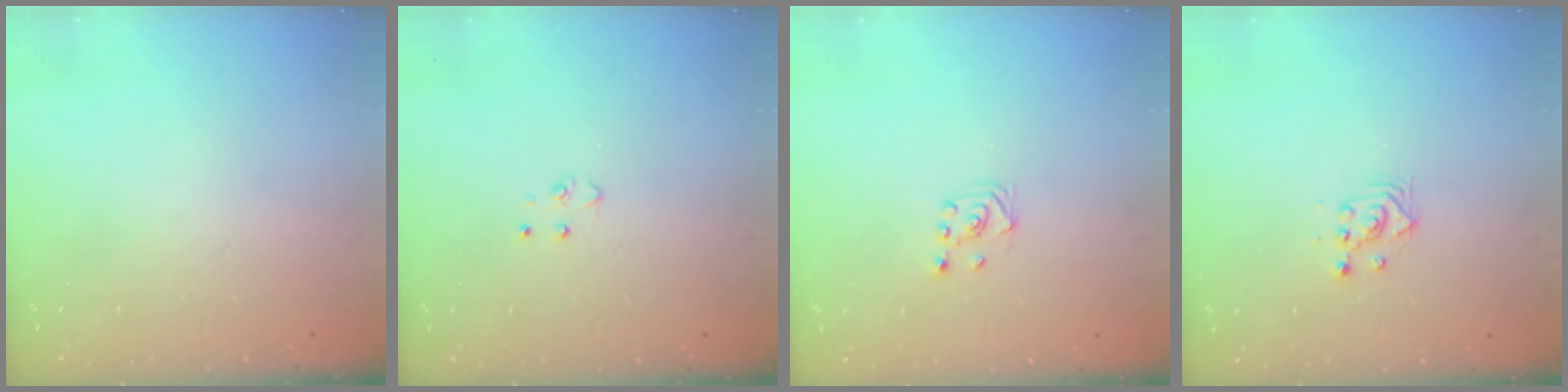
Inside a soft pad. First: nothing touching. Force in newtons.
{"total": 3.6, "press": 3.6, "slide": 0.4}
{"total": 2.3, "press": 2.2, "slide": 0.7}
{"total": 2.3, "press": 2.3, "slide": 0.2}